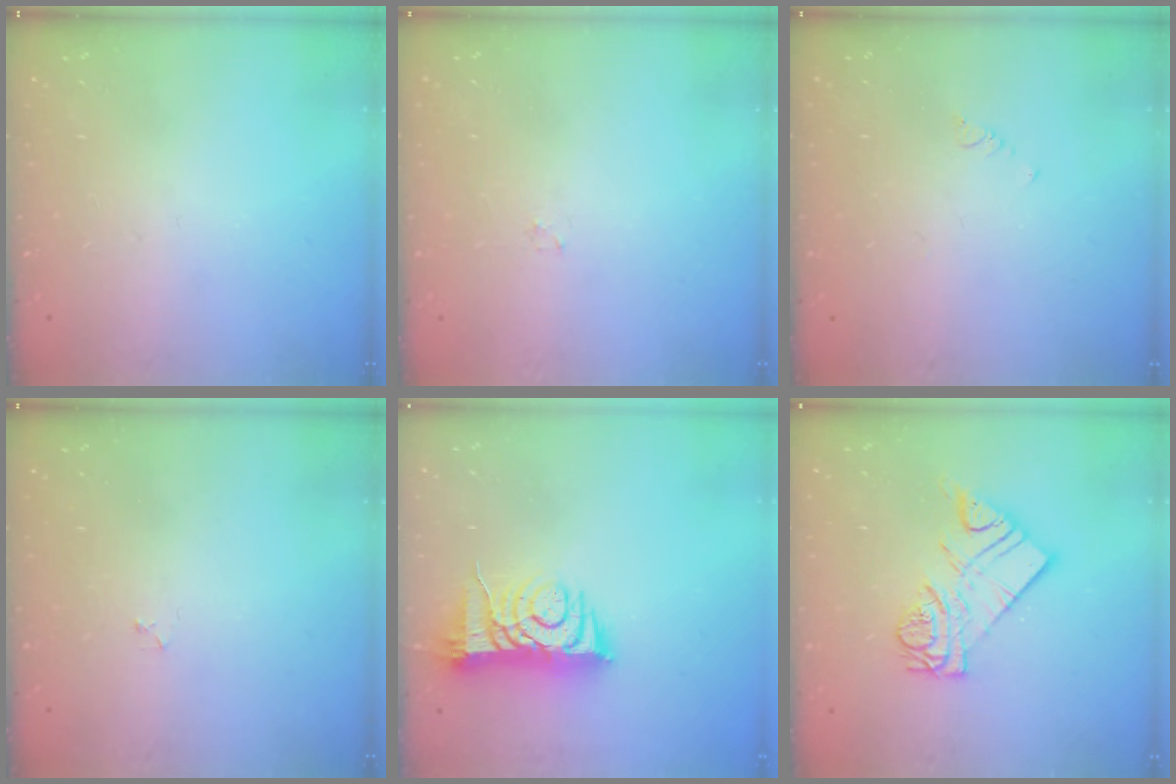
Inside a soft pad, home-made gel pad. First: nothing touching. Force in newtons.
{"total": 0.8, "press": 0.8, "slide": 0.2}
{"total": 0.7, "press": 0.6, "slide": 0.2}
{"total": 2.2, "press": 2.1, "slide": 0.3}
{"total": 8.4, "press": 8.3, "slide": 0.9}
{"total": 11.0, "press": 11.0, "slide": 1.1}